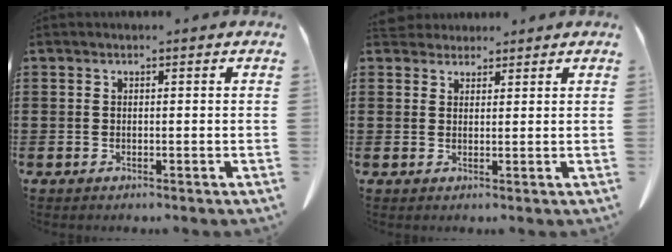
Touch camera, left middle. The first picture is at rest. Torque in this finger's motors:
{"motor_torque": [0.12, 0.12, 0.01, 0.00]}